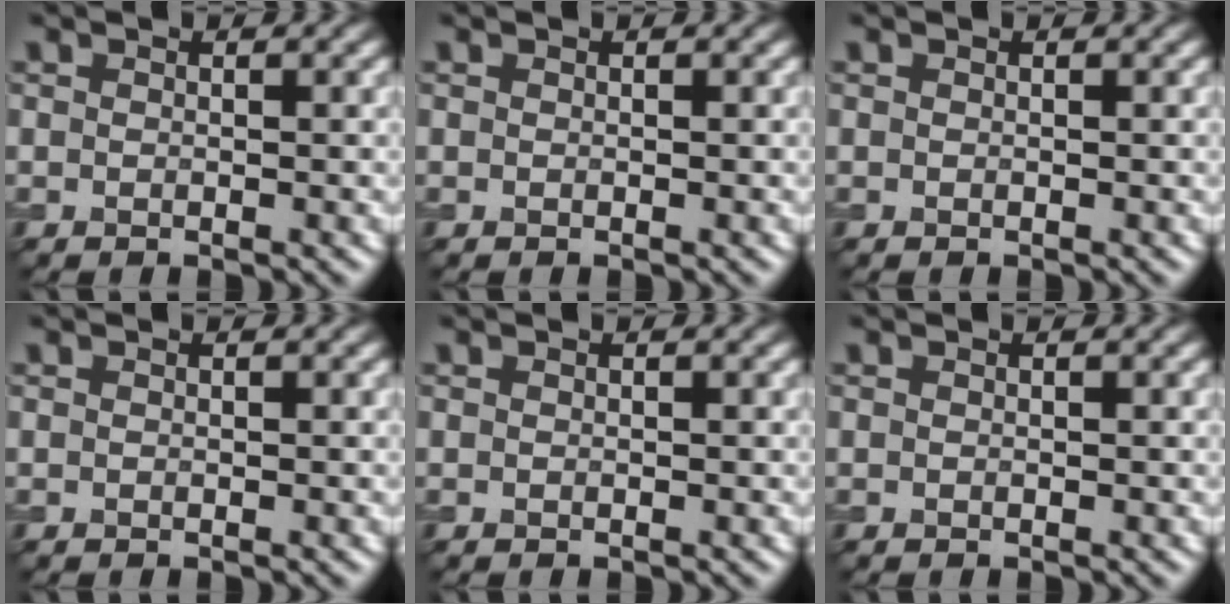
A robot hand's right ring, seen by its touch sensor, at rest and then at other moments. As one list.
[{"total": 0.0}, {"total": 0.0}, {"total": 0.0}, {"total": 0.0}, {"total": 0.0}]